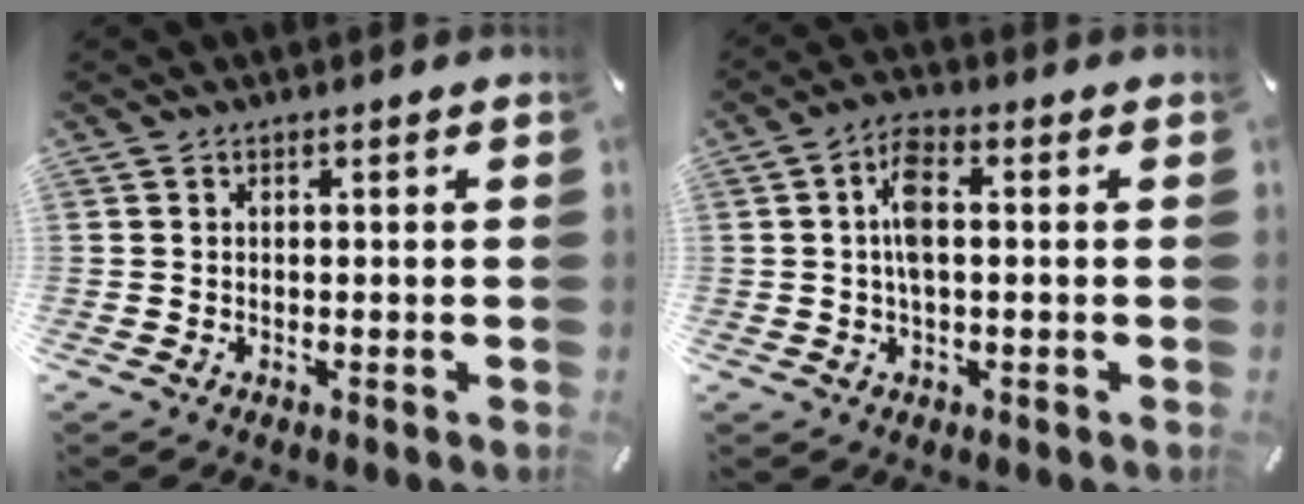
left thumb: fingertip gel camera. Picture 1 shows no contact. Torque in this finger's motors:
{"motor_torque": [0.44, 0.96, 0.68, -0.10, 0.04]}